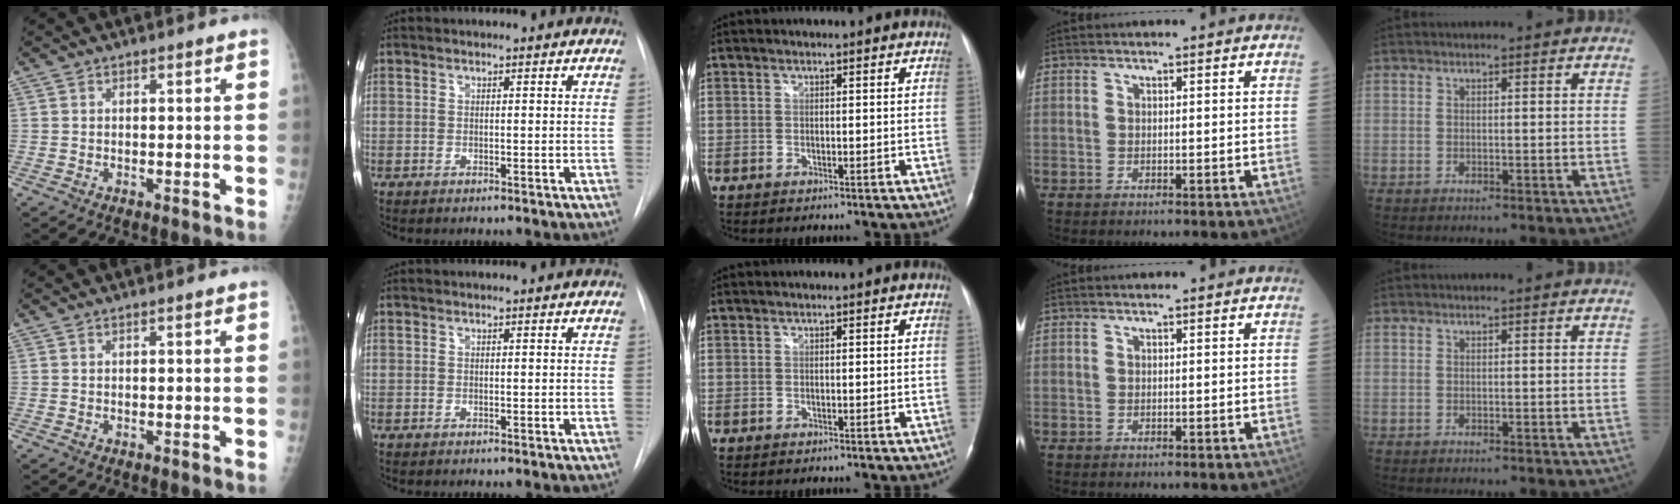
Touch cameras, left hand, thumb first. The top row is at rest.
{}